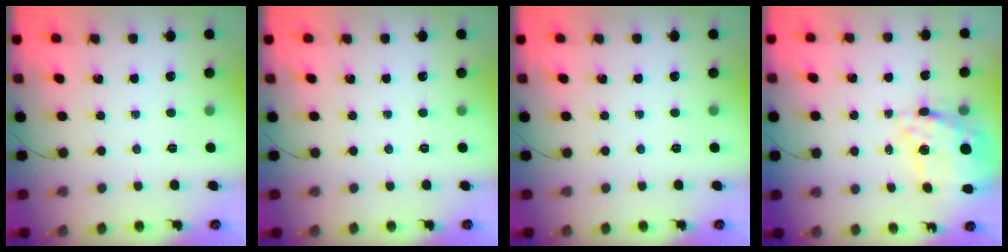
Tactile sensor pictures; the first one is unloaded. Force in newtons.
{"total": 0.0}
{"total": 0.0}
{"total": 20.2, "press": 19.8, "slide": 4.0}